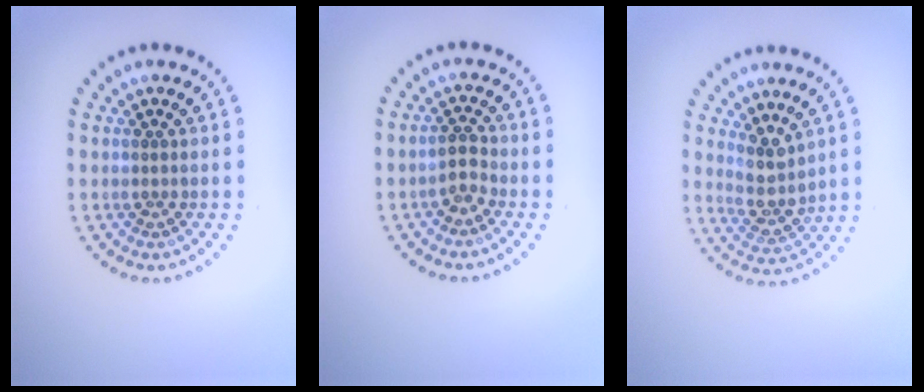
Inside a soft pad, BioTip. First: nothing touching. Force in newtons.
{"total": 1.8, "press": 1.7, "slide": 0.7}
{"total": 3.1, "press": 2.4, "slide": 2.0}